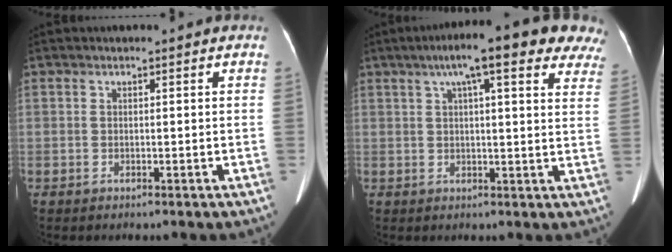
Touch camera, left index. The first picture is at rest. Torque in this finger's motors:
{"motor_torque": [1.12, -1.02, 0.72, 0.21]}